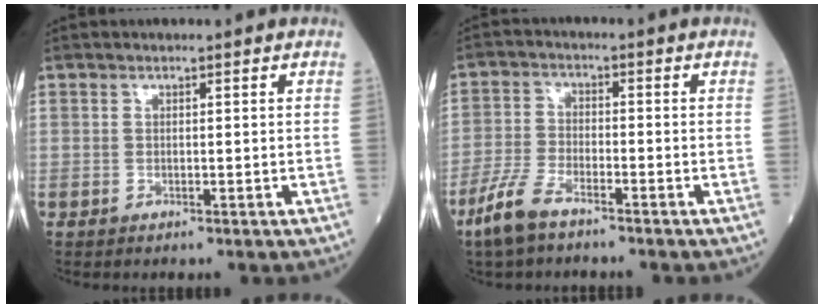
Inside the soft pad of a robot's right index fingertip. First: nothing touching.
{"total": 6.1, "force": [-4.6, 1.6, 3.7], "torque": [-0.095, -0.009, -0.094]}